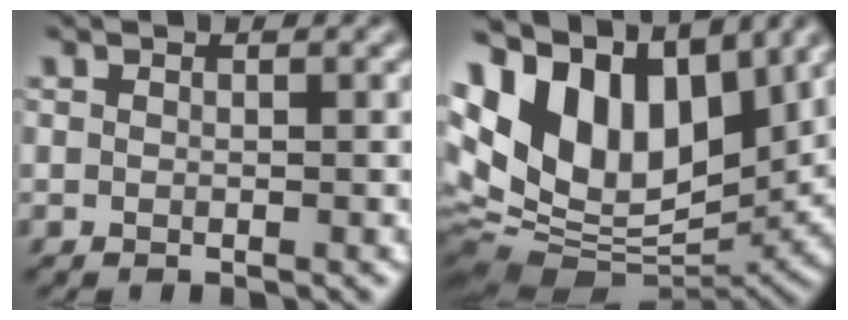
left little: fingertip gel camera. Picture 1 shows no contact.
{"total": 15.2, "force": [5.0, 9.2, 11.0], "torque": [-0.232, 0.028, 0.087]}